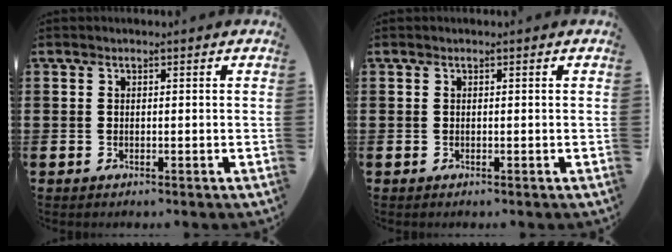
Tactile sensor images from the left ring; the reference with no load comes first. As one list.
[{"total": 0.0}]